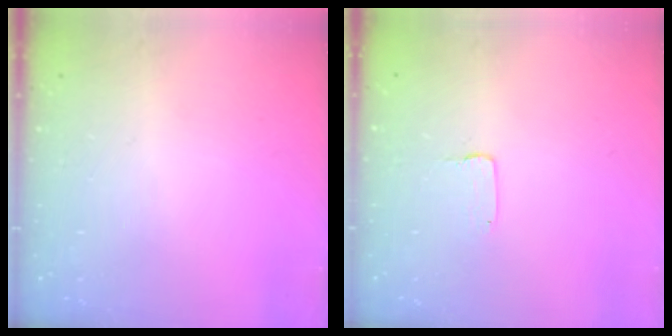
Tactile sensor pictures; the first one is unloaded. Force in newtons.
{"total": 1.0, "press": 1.0, "slide": 0.1}